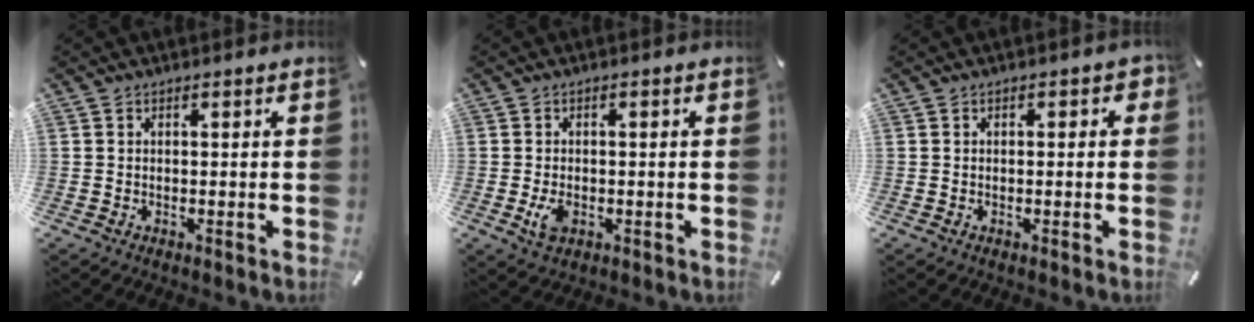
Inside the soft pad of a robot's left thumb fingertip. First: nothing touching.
{"total": 4.0, "force": [-1.1, 2.3, 3.1], "torque": [-0.072, -0.002, -0.021]}
{"total": 1.4, "force": [-0.2, 0.8, 1.1], "torque": [-0.012, 0.002, -0.006]}